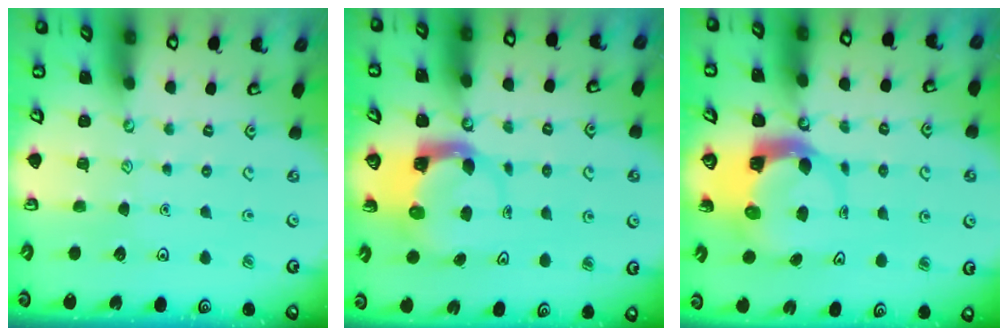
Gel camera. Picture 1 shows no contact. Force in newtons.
{"total": 3.9, "press": 3.9, "slide": 0.6}
{"total": 5.6, "press": 5.5, "slide": 0.6}